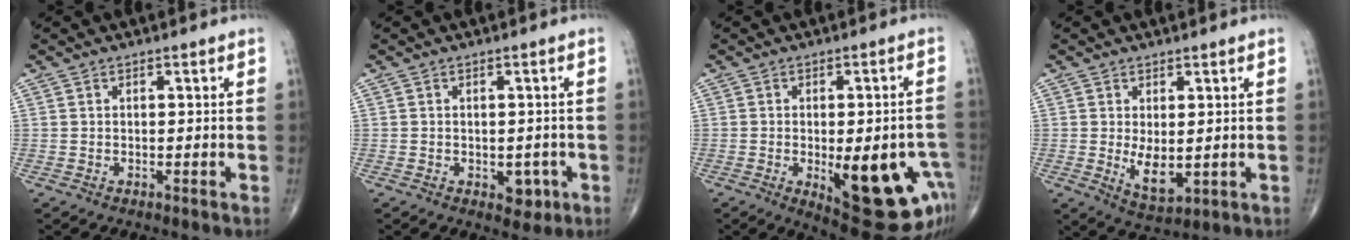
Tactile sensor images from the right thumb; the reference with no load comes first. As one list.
[{"total": 3.4, "force": [-1.1, 2.3, 2.2], "torque": [-0.005, 0.003, -0.010]}, {"total": 18.8, "force": [-5.9, 7.3, 16.2], "torque": [-0.147, 0.013, -0.053]}, {"total": 5.8, "force": [-0.1, 2.9, 5.0], "torque": [-0.075, -0.017, 0.013]}]